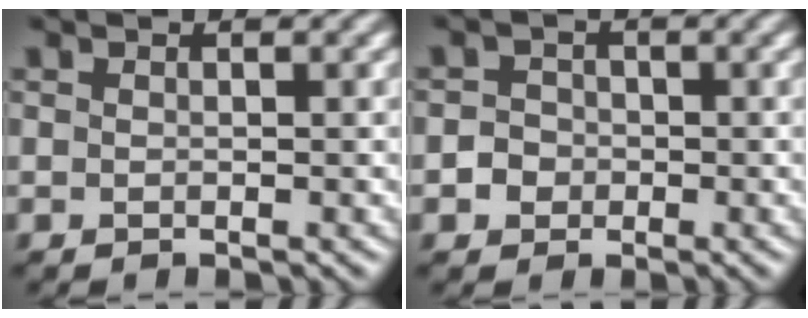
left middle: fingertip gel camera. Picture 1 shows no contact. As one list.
[{"total": 1.9, "force": [-0.5, 1.7, 0.6], "torque": [0.004, 0.000, -0.015]}]